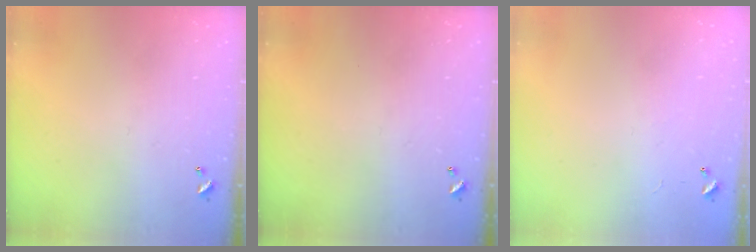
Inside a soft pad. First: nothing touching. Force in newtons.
{"total": 0.0}
{"total": 7.2, "press": 7.2, "slide": 0.5}